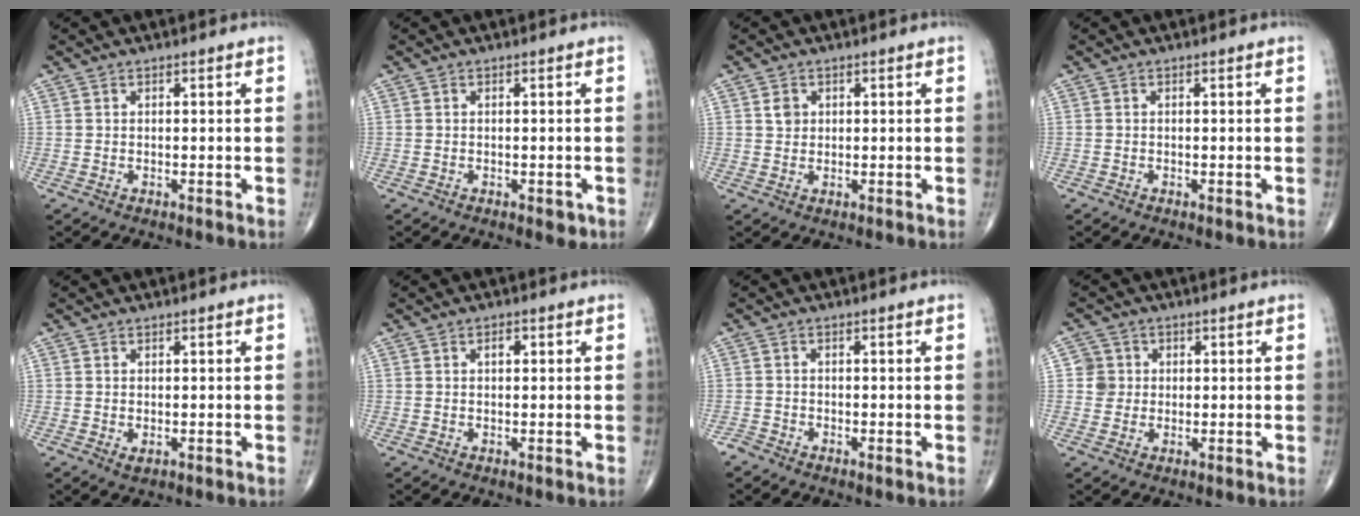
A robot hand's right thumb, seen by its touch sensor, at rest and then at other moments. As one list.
[{"total": 1.7, "force": [-0.7, 0.9, 1.3], "torque": [-0.011, -0.001, -0.008]}, {"total": 2.2, "force": [0.7, 1.9, 1.0], "torque": [-0.008, -0.002, 0.011]}, {"total": 0.0}, {"total": 1.3, "force": [-0.2, 0.8, 1.0], "torque": [-0.017, -0.004, -0.001]}, {"total": 1.6, "force": [0.5, 0.9, 1.2], "torque": [-0.018, 0.002, 0.007]}, {"total": 1.3, "force": [-1.2, 0.5, 0.2], "torque": [-0.003, -0.003, -0.027]}, {"total": 3.7, "force": [0.5, 3.7, 0.2], "torque": [0.025, 0.006, 0.003]}]